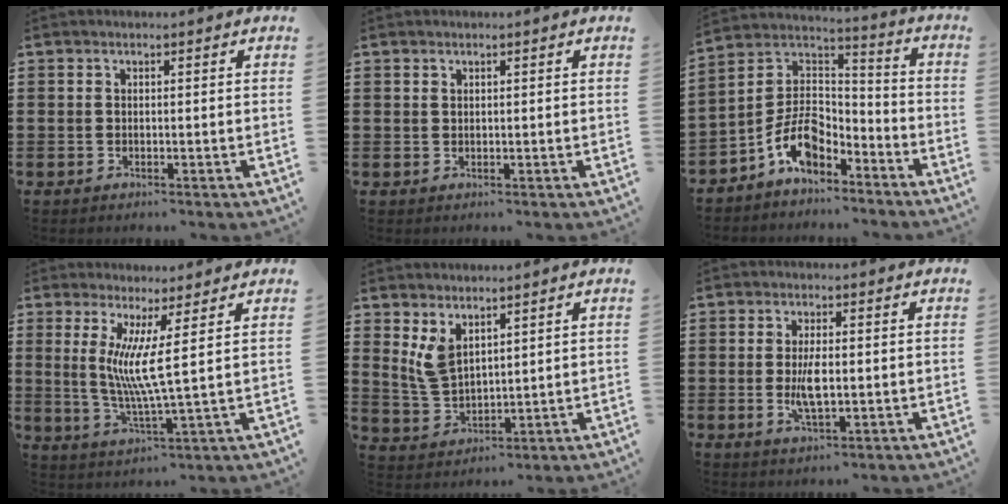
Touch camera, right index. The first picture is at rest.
{"total": 0.6, "force": [0.5, 0.3, 0.1], "torque": [-0.003, 0.001, 0.010]}
{"total": 8.7, "force": [-5.2, 4.9, 5.0], "torque": [-0.122, 0.000, -0.105]}
{"total": 6.8, "force": [2.3, -0.5, 6.4], "torque": [-0.129, -0.015, 0.039]}
{"total": 5.1, "force": [2.8, 2.6, 3.4], "torque": [-0.089, -0.006, 0.049]}
{"total": 5.0, "force": [-0.4, 1.8, 4.6], "torque": [-0.098, -0.006, -0.010]}